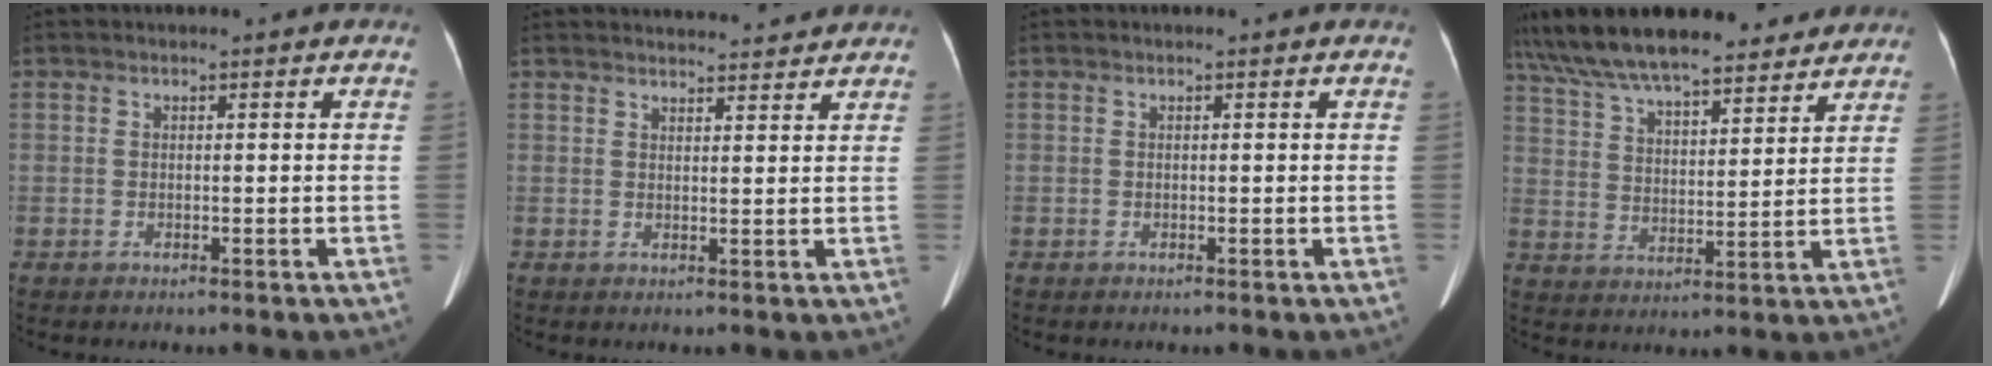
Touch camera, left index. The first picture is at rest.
{"total": 9.6, "force": [9.3, 1.2, 2.2], "torque": [-0.019, 0.007, 0.108]}
{"total": 0.0}
{"total": 20.8, "force": [17.7, 4.9, 9.7], "torque": [-0.174, 0.038, 0.273]}